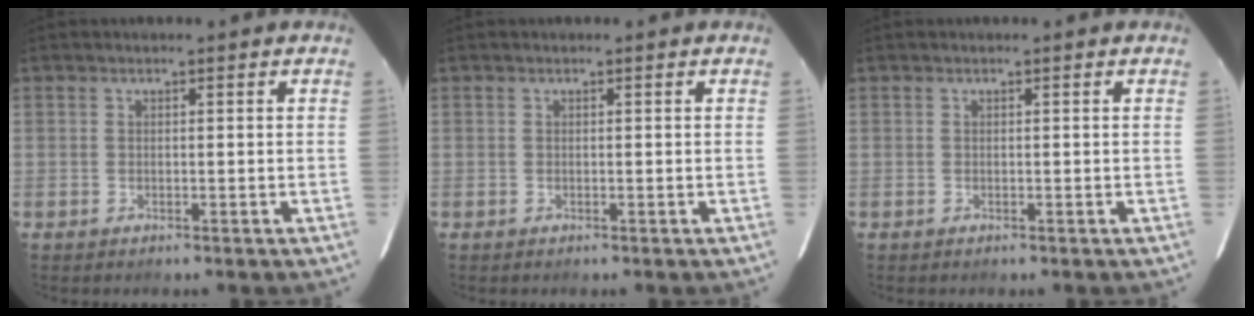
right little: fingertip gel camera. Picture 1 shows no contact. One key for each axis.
{"total": 0.0}
{"total": 0.0}